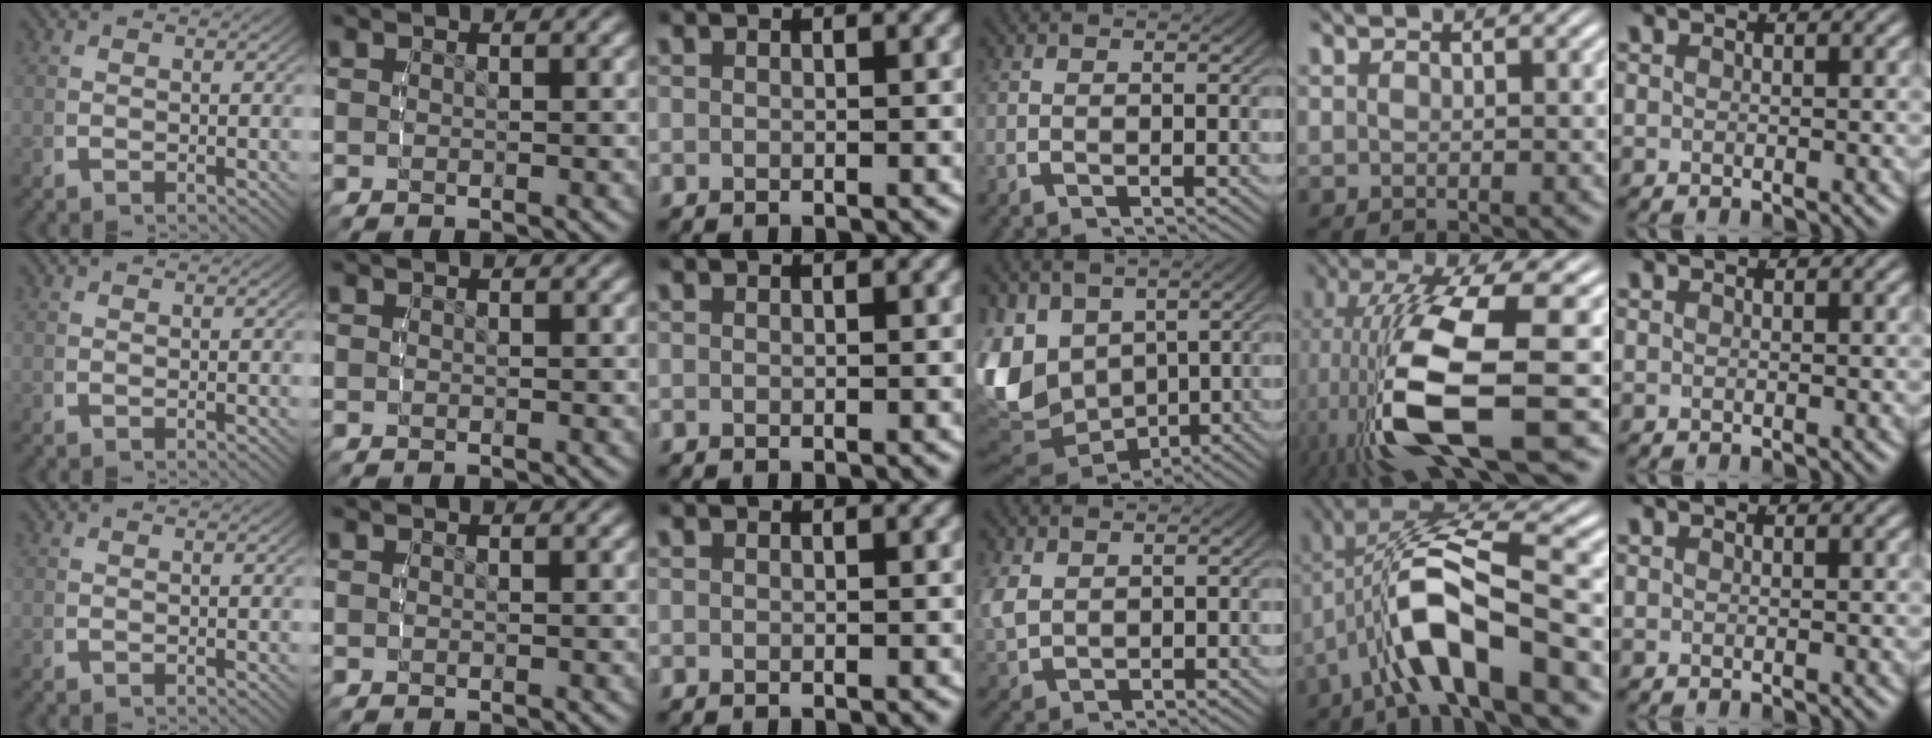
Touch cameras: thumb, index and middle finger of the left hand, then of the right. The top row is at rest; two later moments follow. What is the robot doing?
{"motion": "lift_and_place", "object": "pen"}